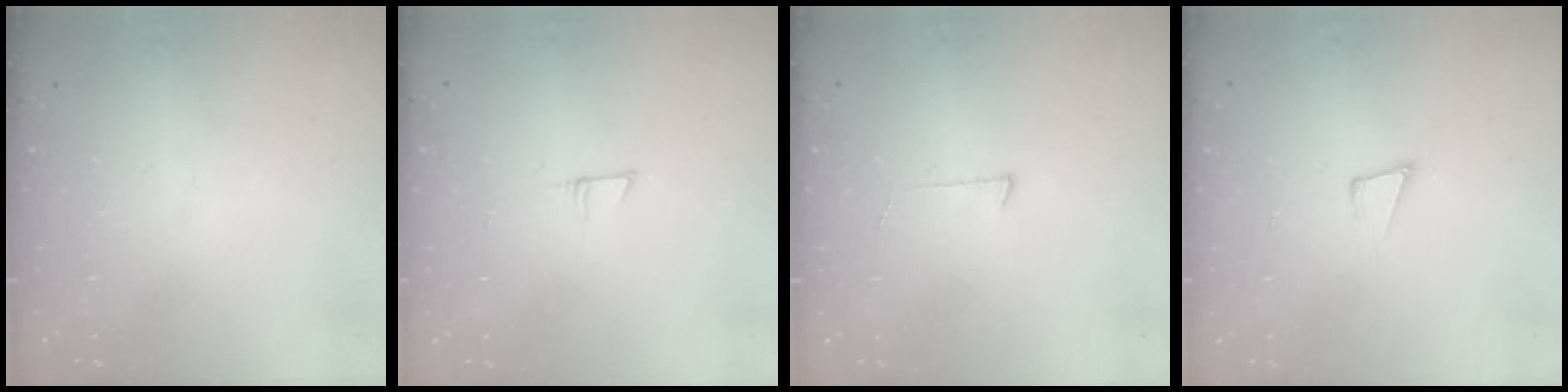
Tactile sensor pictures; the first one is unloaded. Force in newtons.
{"total": 3.9, "press": 3.9, "slide": 0.3}
{"total": 3.0, "press": 3.0, "slide": 0.3}
{"total": 4.1, "press": 2.6, "slide": 3.2}